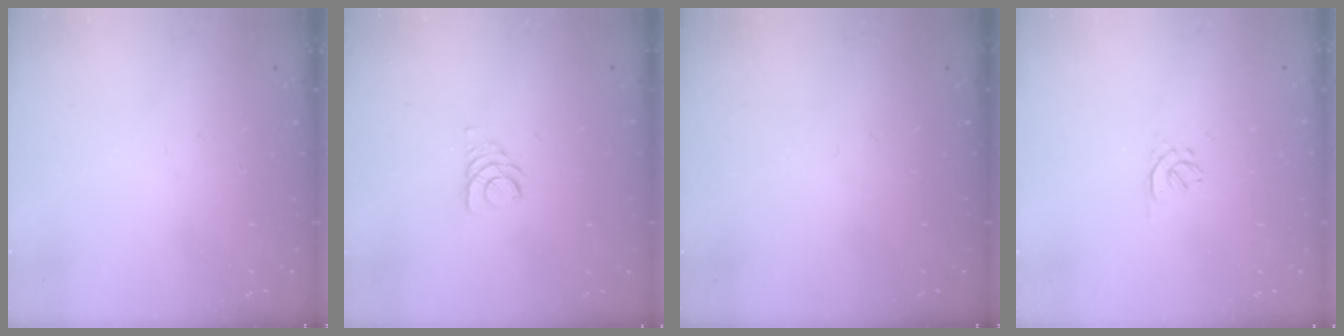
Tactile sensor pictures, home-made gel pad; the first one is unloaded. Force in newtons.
{"total": 2.7, "press": 2.7, "slide": 0.2}
{"total": 0.0}
{"total": 1.6, "press": 1.5, "slide": 0.6}